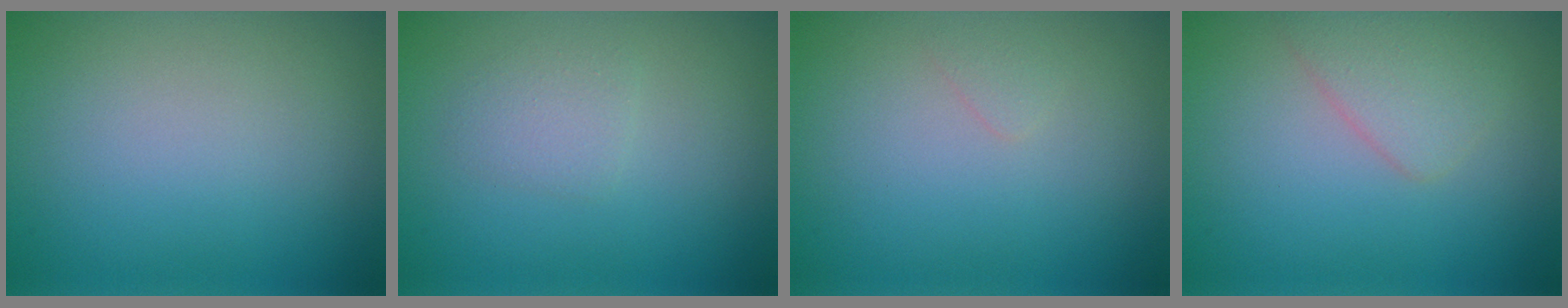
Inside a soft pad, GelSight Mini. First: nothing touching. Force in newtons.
{"total": 1.6, "press": 1.6, "slide": 0.1}
{"total": 0.6, "press": 0.6, "slide": 0.1}
{"total": 2.4, "press": 2.4, "slide": 0.1}